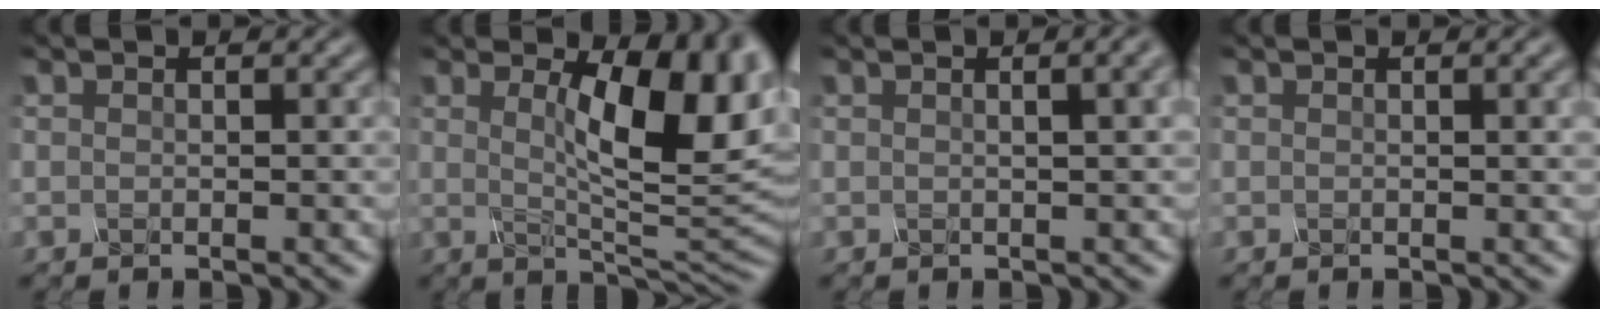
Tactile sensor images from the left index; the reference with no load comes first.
{"total": 10.0, "force": [2.1, 2.8, 9.4], "torque": [-0.121, -0.001, 0.035]}
{"total": 4.8, "force": [1.4, 2.2, 4.0], "torque": [-0.020, 0.030, -0.011]}
{"total": 1.5, "force": [0.4, 0.5, 1.4], "torque": [-0.013, 0.004, 0.002]}